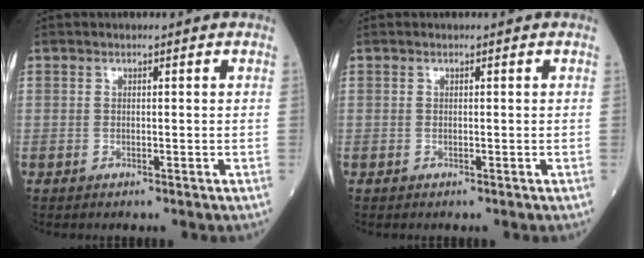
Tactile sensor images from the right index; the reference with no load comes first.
{"total": 0.0}